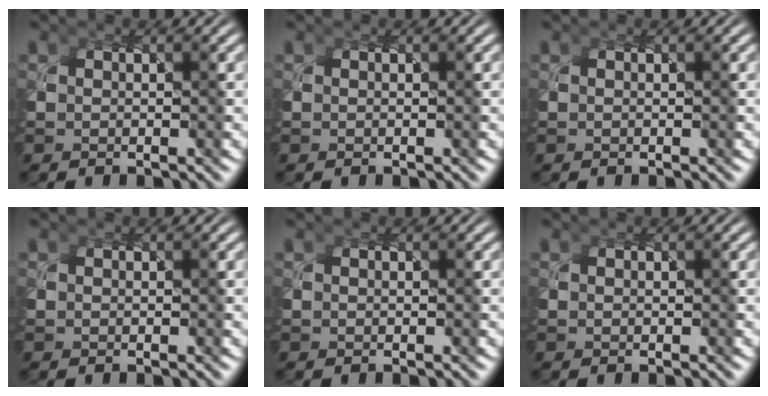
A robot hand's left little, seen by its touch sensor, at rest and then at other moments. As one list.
[{"total": 0.0}, {"total": 0.0}, {"total": 0.0}, {"total": 0.0}, {"total": 0.0}]